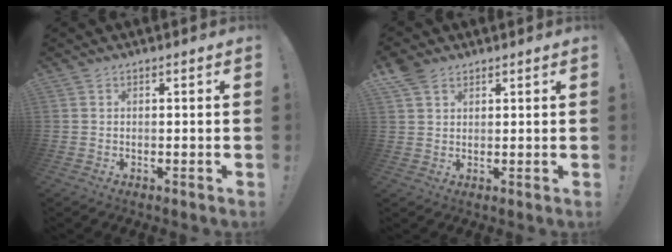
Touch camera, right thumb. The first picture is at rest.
{"total": 4.6, "force": [3.1, 2.8, 2.0], "torque": [-0.032, -0.013, 0.059]}